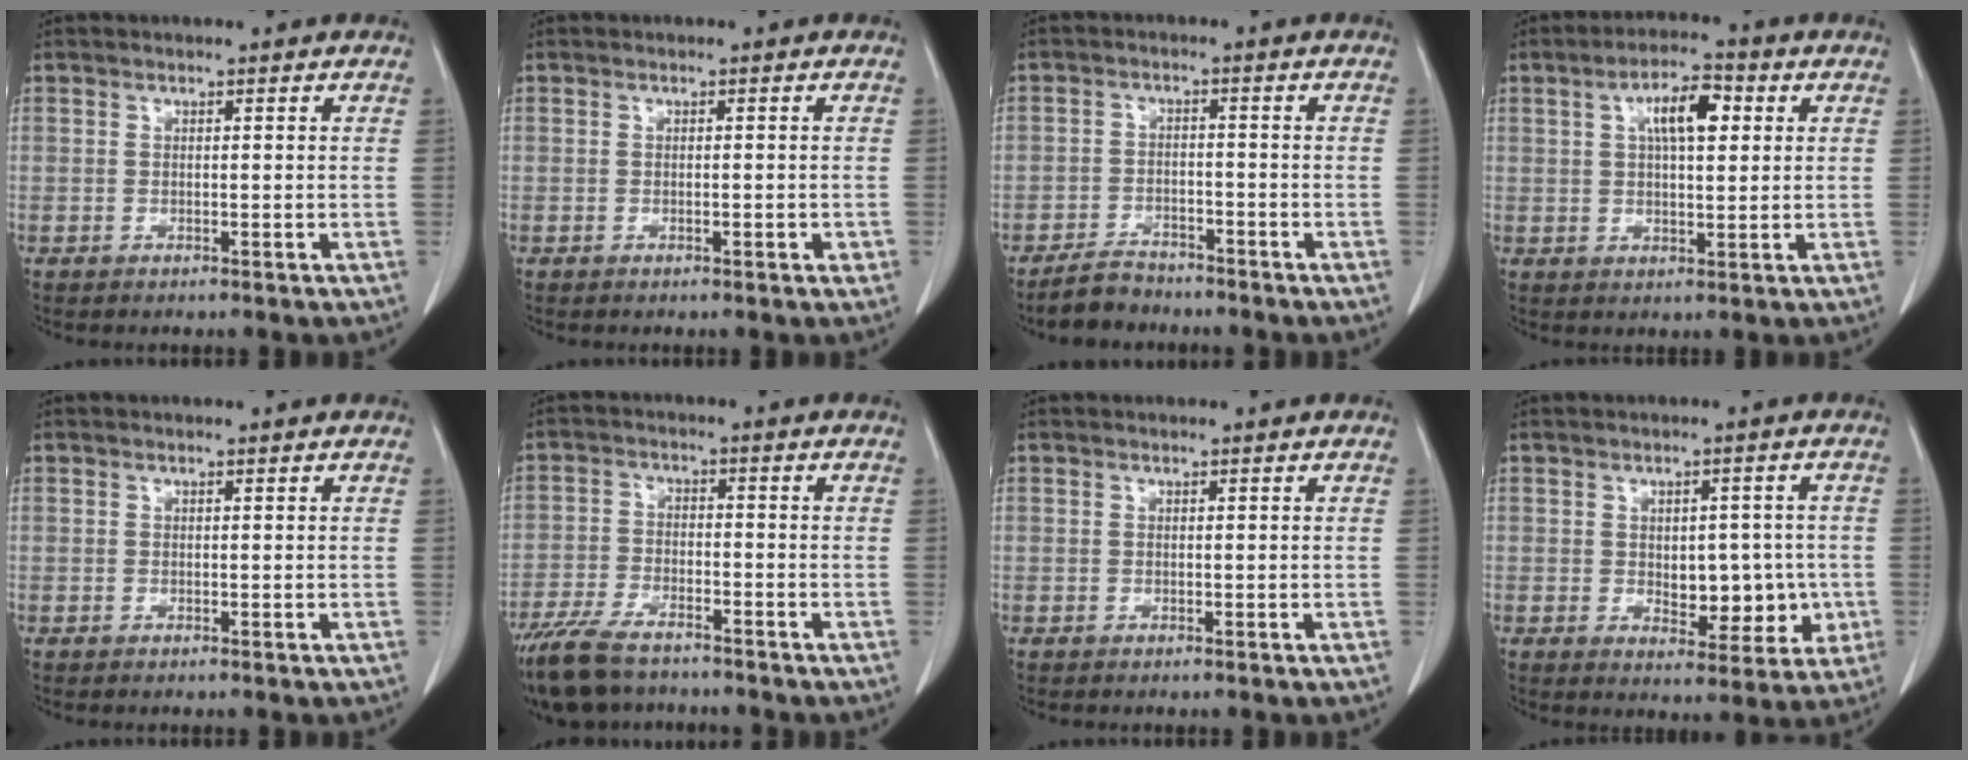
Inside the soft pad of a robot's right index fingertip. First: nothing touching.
{"total": 1.7, "force": [-0.4, 0.7, 1.5], "torque": [-0.030, 0.004, -0.001]}
{"total": 4.9, "force": [-4.3, 2.1, 1.0], "torque": [-0.026, -0.004, -0.077]}
{"total": 7.8, "force": [2.4, 2.8, 6.9], "torque": [-0.125, 0.016, 0.041]}
{"total": 0.0}
{"total": 11.3, "force": [-9.0, 4.0, 5.6], "torque": [-0.107, -0.019, -0.154]}
{"total": 0.0}
{"total": 9.1, "force": [-0.8, 5.4, 7.3], "torque": [-0.088, 0.014, 0.006]}